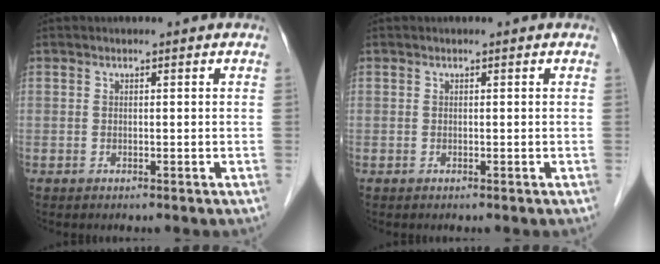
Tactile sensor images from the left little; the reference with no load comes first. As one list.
[{"total": 0.0}]